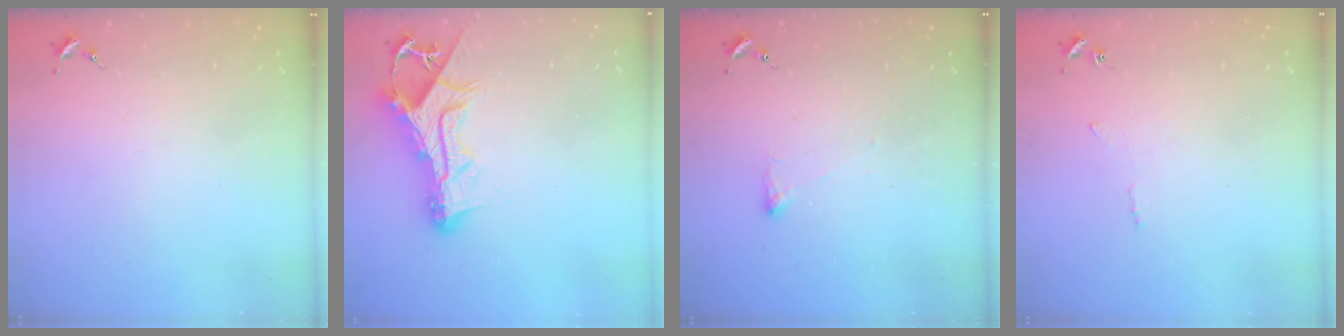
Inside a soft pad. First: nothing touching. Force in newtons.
{"total": 13.0, "press": 12.9, "slide": 1.2}
{"total": 3.1, "press": 3.1, "slide": 0.5}
{"total": 2.9, "press": 2.9, "slide": 0.5}